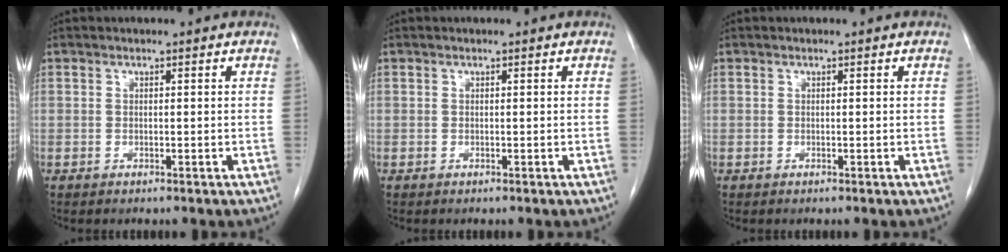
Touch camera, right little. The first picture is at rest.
{"total": 0.0}
{"total": 0.0}